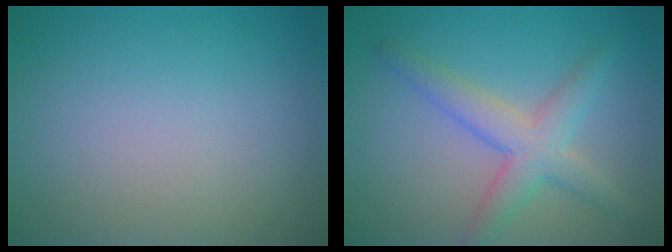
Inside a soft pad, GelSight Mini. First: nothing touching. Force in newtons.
{"total": 4.1, "press": 4.1, "slide": 0.1}